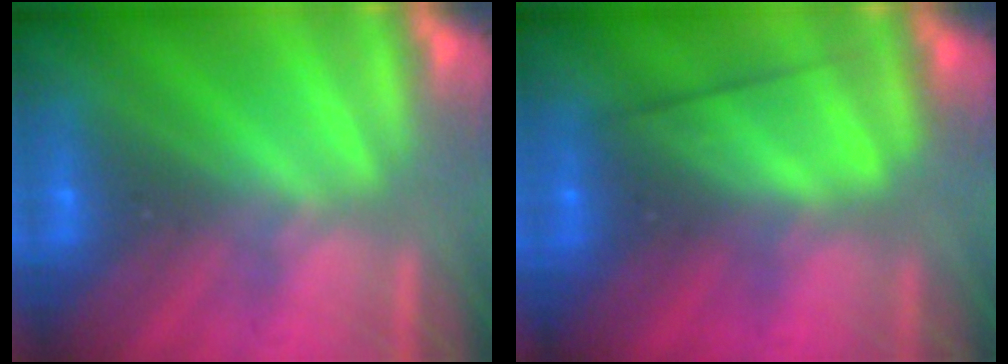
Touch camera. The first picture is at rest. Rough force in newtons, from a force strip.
{"total": 2.6}